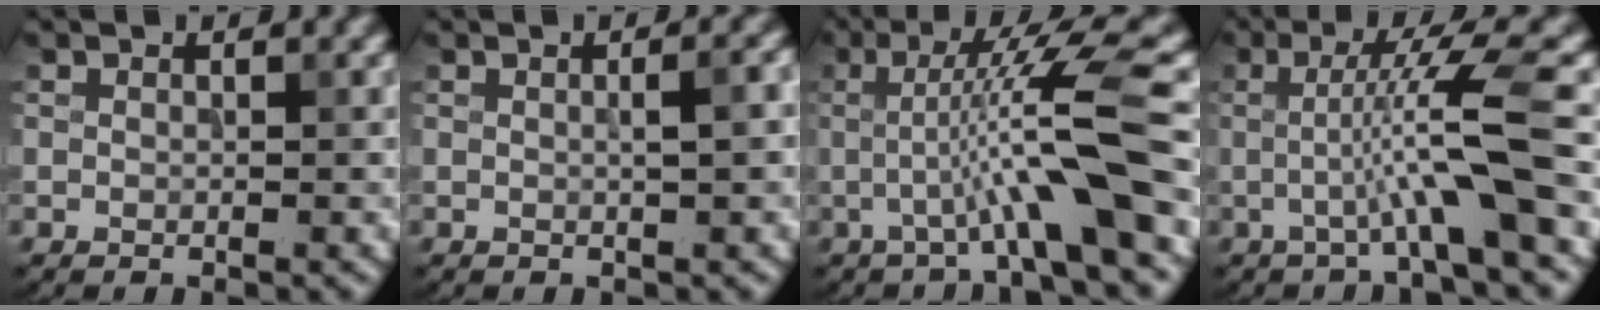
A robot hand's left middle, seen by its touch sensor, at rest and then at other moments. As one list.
[{"total": 2.5, "force": [0.2, 0.8, 2.4], "torque": [-0.023, 0.010, 0.002]}, {"total": 7.9, "force": [-1.5, 0.6, 7.7], "torque": [-0.126, 0.013, -0.023]}, {"total": 6.3, "force": [-1.2, 0.3, 6.2], "torque": [-0.103, 0.017, -0.026]}]